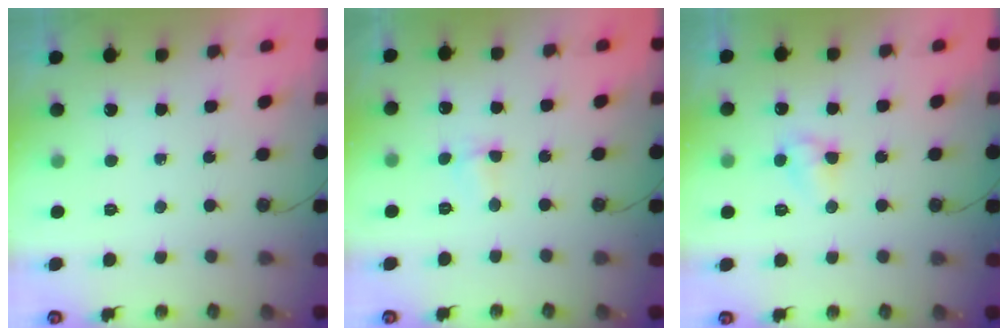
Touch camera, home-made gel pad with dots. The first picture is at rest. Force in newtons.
{"total": 2.2, "press": 2.1, "slide": 0.5}
{"total": 4.2, "press": 4.2, "slide": 0.3}